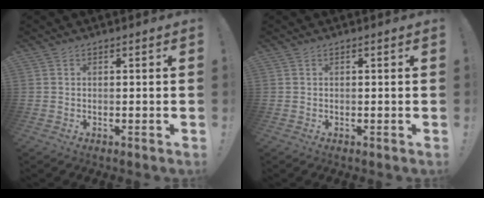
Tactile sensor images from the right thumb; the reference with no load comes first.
{"total": 0.0}